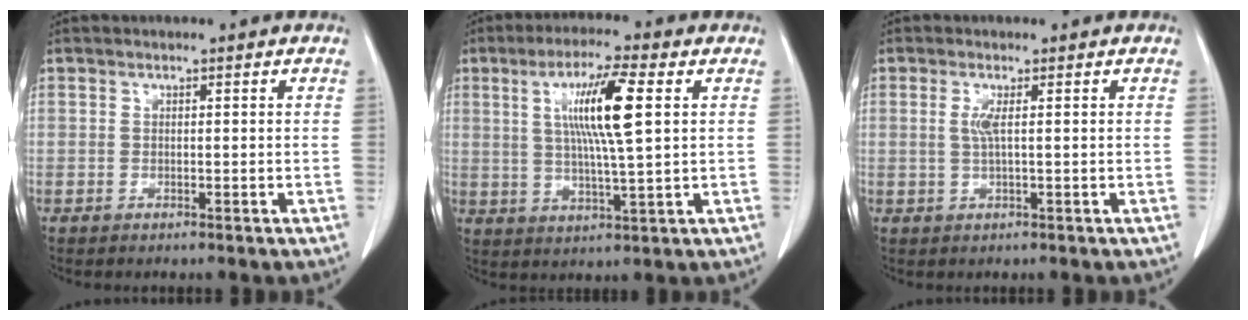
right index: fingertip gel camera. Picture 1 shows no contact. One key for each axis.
{"total": 10.5, "fx": 2.7, "fy": 0.1, "fz": 10.1, "tx": -0.188, "ty": 0.003, "tz": 0.047}
{"total": 2.0, "fx": 0.4, "fy": -0.1, "fz": 2.0, "tx": -0.052, "ty": -0.001, "tz": 0.007}